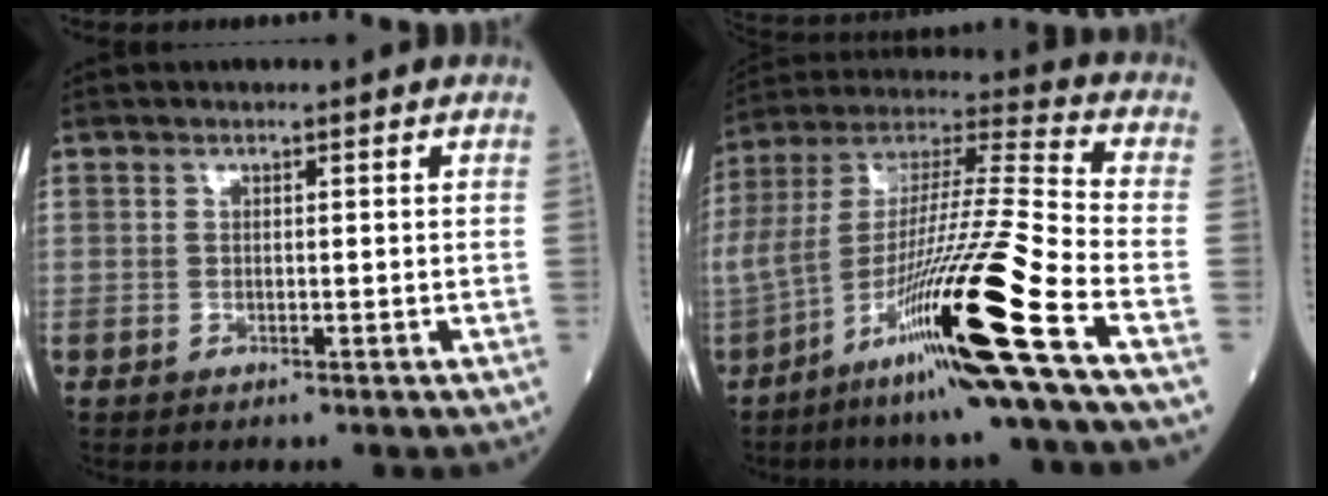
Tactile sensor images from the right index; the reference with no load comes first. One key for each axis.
{"total": 23.5, "fx": -11.4, "fy": -1.5, "fz": 20.5, "tx": -0.396, "ty": -0.039, "tz": -0.212}